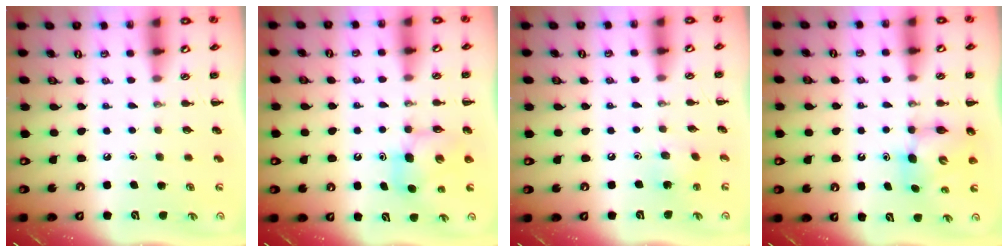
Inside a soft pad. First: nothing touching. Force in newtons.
{"total": 8.1, "press": 8.0, "slide": 1.1}
{"total": 4.6, "press": 4.5, "slide": 1.1}
{"total": 7.3, "press": 7.1, "slide": 1.4}